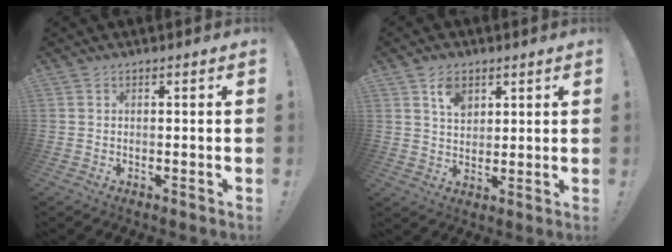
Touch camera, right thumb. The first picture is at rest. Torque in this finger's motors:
{"motor_torque": [-0.20, 0.22, 0.00, 0.24, 0.03]}